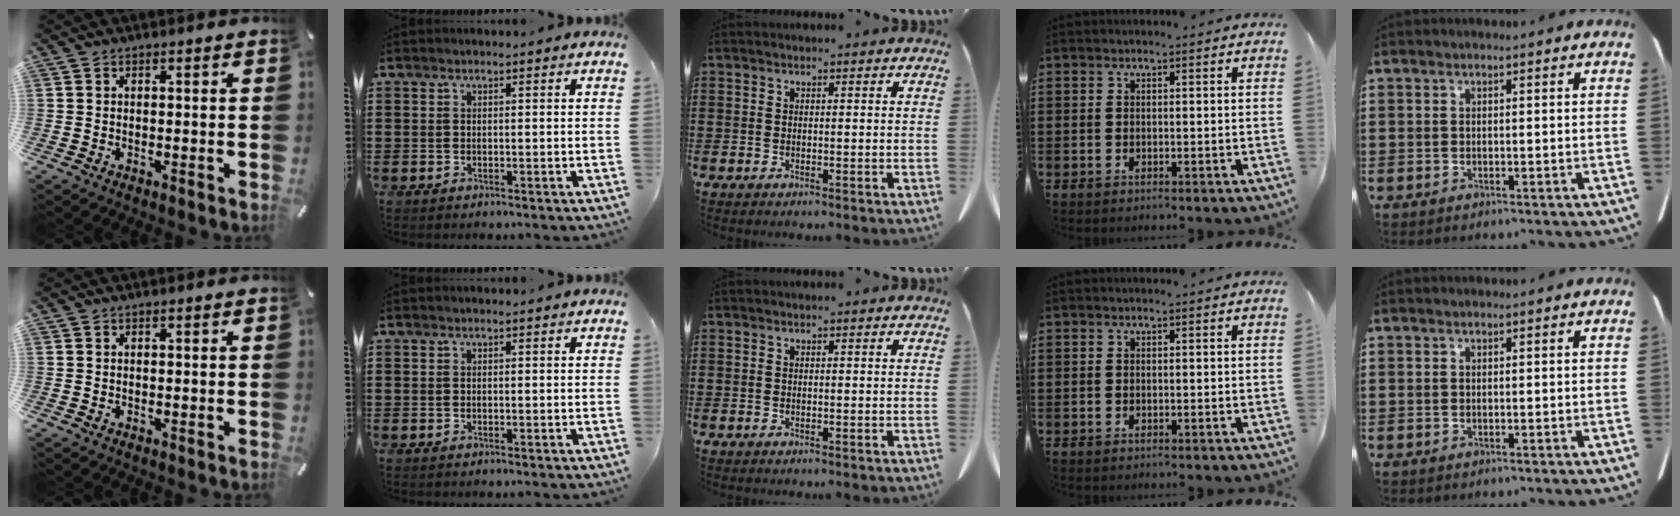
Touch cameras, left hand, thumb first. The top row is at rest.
{}